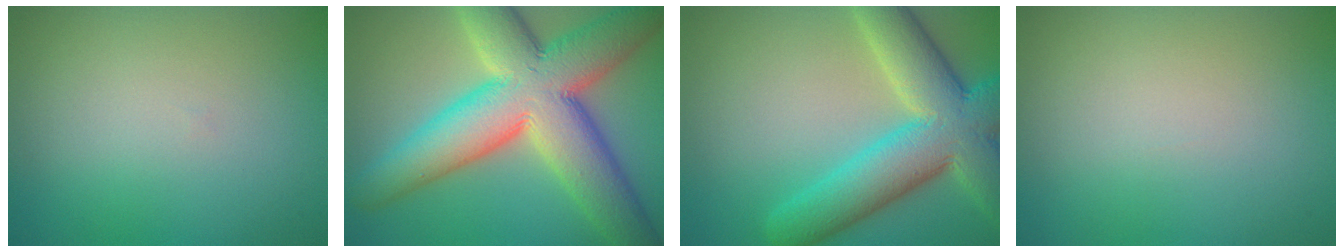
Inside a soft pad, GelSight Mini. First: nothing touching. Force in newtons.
{"total": 13.9, "press": 13.8, "slide": 0.8}
{"total": 9.8, "press": 9.7, "slide": 0.8}
{"total": 0.0}